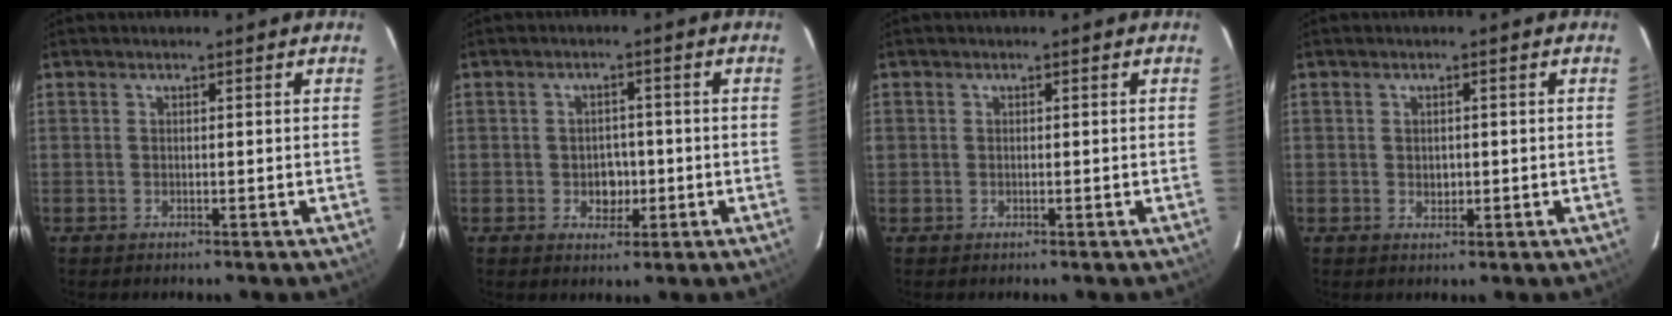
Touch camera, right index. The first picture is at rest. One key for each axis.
{"total": 3.7, "fx": -0.8, "fy": 3.2, "fz": 1.7, "tx": -0.029, "ty": 0.010, "tz": -0.002}
{"total": 0.6, "fx": -0.1, "fy": 0.6, "fz": 0.1, "tx": 0.001, "ty": 0.000, "tz": -0.001}
{"total": 1.6, "fx": -0.1, "fy": 1.4, "fz": 0.8, "tx": -0.011, "ty": 0.004, "tz": -0.001}